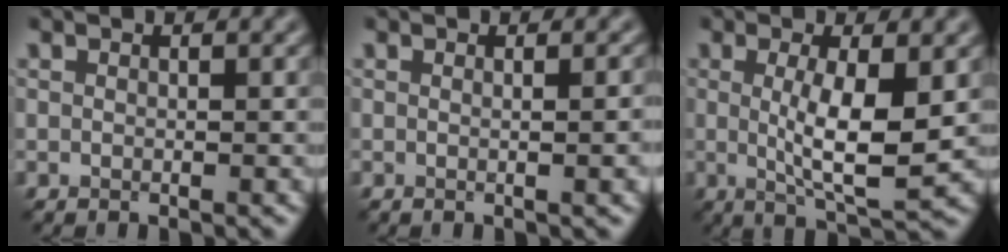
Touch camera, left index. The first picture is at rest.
{"total": 2.7, "force": [0.0, 1.0, 2.5], "torque": [-0.016, 0.004, -0.004]}
{"total": 5.8, "force": [0.3, 1.3, 5.7], "torque": [-0.100, -0.010, 0.008]}